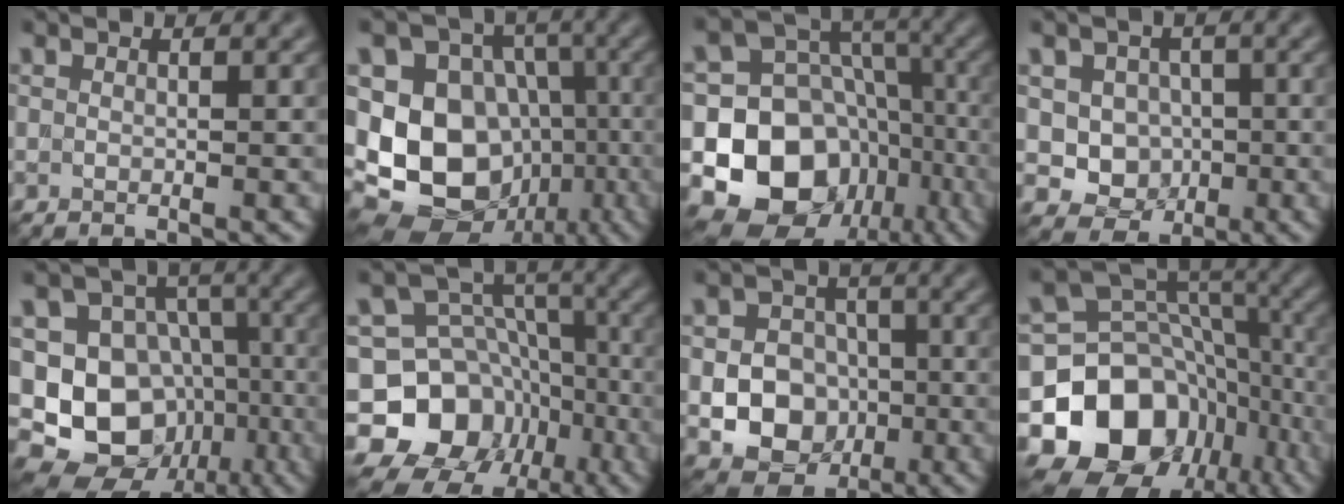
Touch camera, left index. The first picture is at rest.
{"total": 13.8, "force": [-2.6, 11.4, 7.4], "torque": [-0.133, -0.006, -0.052]}
{"total": 14.3, "force": [-5.3, 11.8, 6.2], "torque": [-0.116, 0.001, -0.096]}
{"total": 4.8, "force": [-0.3, 4.4, 1.9], "torque": [-0.009, -0.002, -0.021]}
{"total": 13.6, "force": [-4.2, 11.6, 5.6], "torque": [-0.099, 0.002, -0.088]}
{"total": 13.0, "force": [-5.2, 10.9, 4.6], "torque": [-0.086, 0.013, -0.104]}
{"total": 9.8, "force": [-2.3, 8.7, 3.9], "torque": [-0.051, -0.011, -0.060]}
{"total": 14.3, "force": [-5.5, 11.1, 7.0], "torque": [-0.136, 0.000, -0.101]}